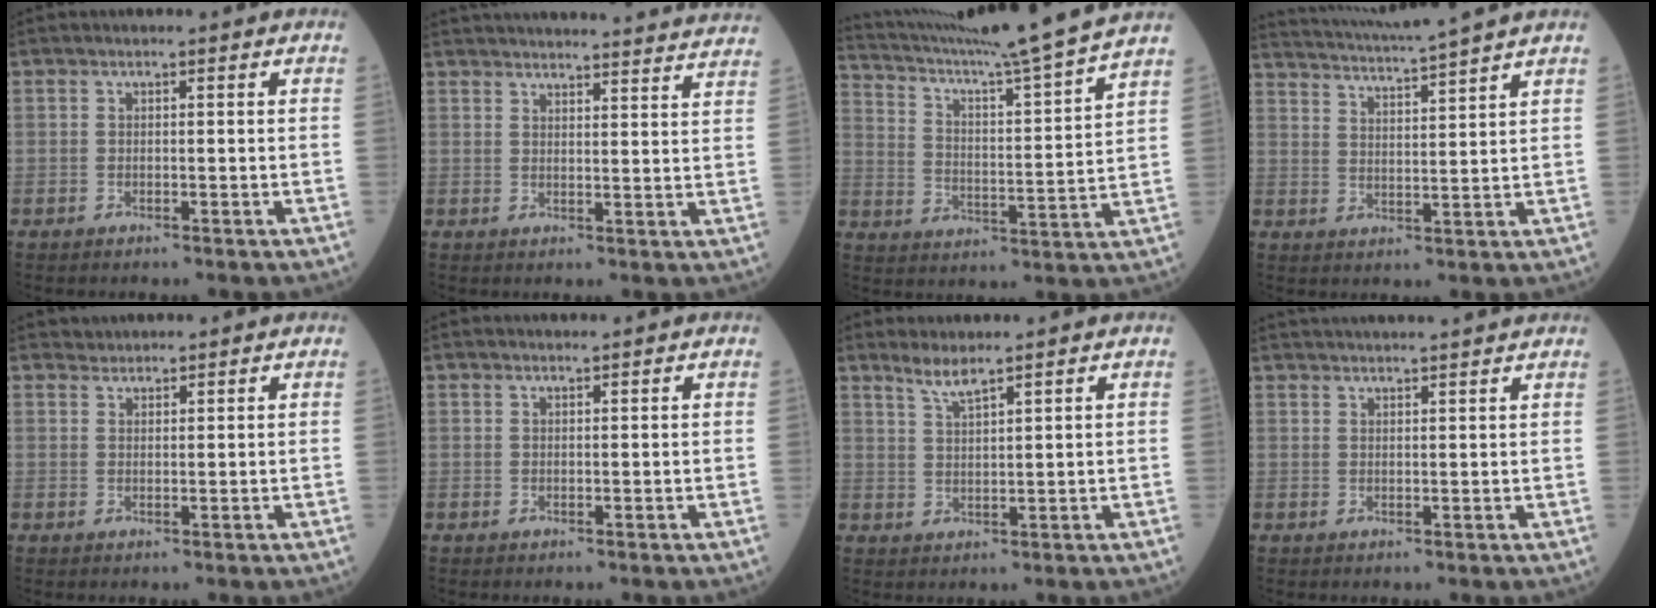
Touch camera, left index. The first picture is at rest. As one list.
[{"total": 27.3, "force": [26.3, 1.8, 7.1], "torque": [-0.104, -0.034, 0.316]}, {"total": 19.8, "force": [17.8, -2.6, 8.3], "torque": [-0.153, -0.036, 0.260]}, {"total": 12.1, "force": [11.2, -1.8, 4.2], "torque": [-0.084, 0.001, 0.169]}, {"total": 1.4, "force": [1.4, 0.3, -0.4], "torque": [-0.001, 0.010, 0.027]}, {"total": 0.8, "force": [0.8, -0.1, 0.1], "torque": [-0.003, 0.006, 0.015]}, {"total": 2.9, "force": [2.5, -0.2, 1.5], "torque": [-0.033, -0.002, 0.053]}, {"total": 10.5, "force": [9.9, -0.1, 3.6], "torque": [-0.056, 0.028, 0.131]}]